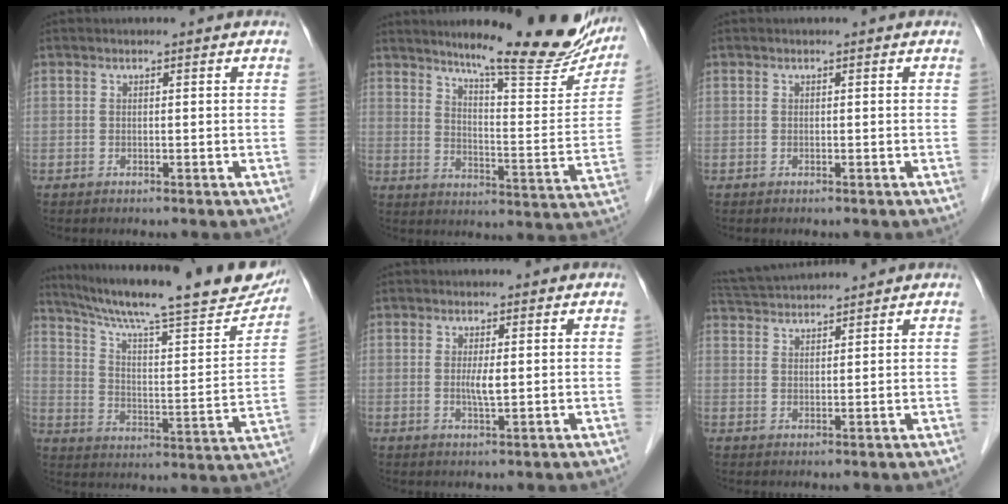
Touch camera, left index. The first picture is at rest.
{"total": 20.7, "force": [17.2, 2.5, 11.1], "torque": [-0.147, -0.047, 0.225]}
{"total": 0.0}
{"total": 26.7, "force": [22.4, 3.4, 14.1], "torque": [-0.221, -0.018, 0.307]}
{"total": 2.3, "force": [0.2, 0.3, 2.3], "torque": [-0.049, -0.004, 0.004]}
{"total": 7.7, "force": [7.5, -0.4, 1.8], "torque": [-0.042, 0.034, 0.127]}